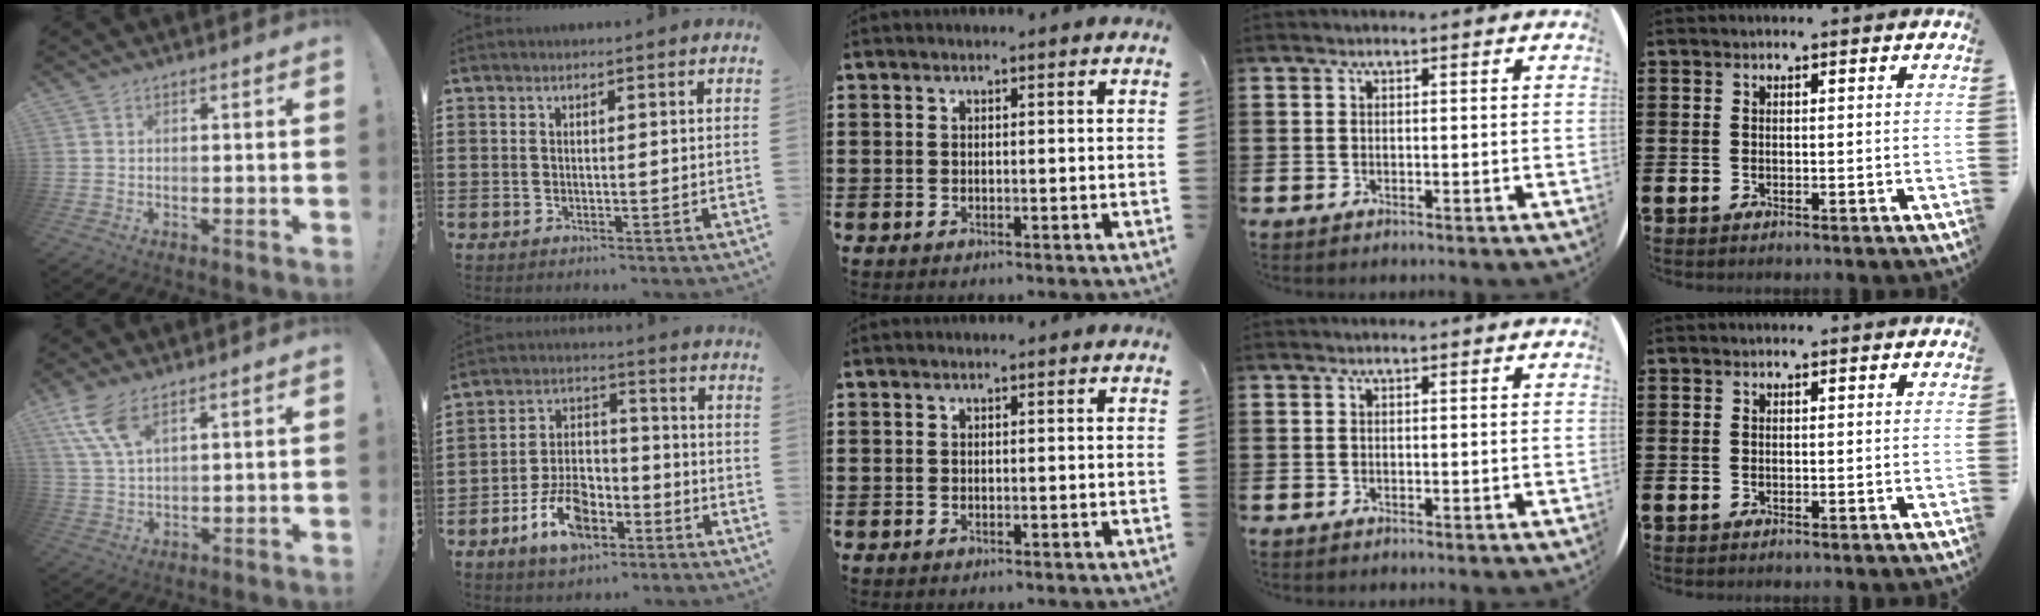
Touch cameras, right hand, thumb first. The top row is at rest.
{"thumb": {"total": 8.9, "force": [5.6, 3.1, 6.2], "torque": [-0.134, -0.019, 0.106]}, "index": {"total": 8.6, "force": [-4.6, 5.0, 5.2], "torque": [-0.117, 0.015, -0.089]}}